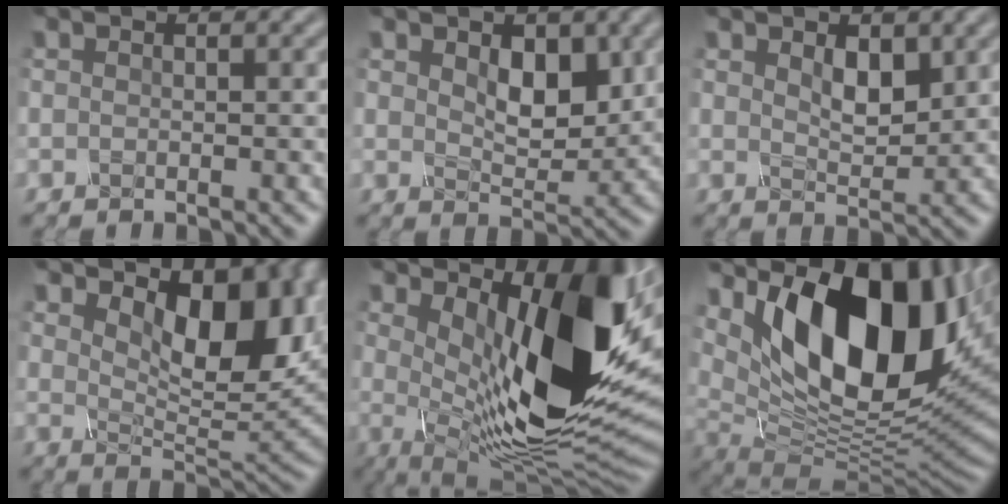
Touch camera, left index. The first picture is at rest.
{"total": 3.8, "force": [1.1, 2.2, 2.9], "torque": [-0.055, -0.010, 0.015]}
{"total": 2.5, "force": [0.8, 1.3, 2.0], "torque": [-0.040, -0.008, 0.015]}
{"total": 10.2, "force": [3.7, 5.1, 8.0], "torque": [-0.114, -0.011, 0.060]}
{"total": 14.8, "force": [3.0, 6.5, 12.9], "torque": [-0.180, -0.024, 0.061]}
{"total": 16.9, "force": [6.1, 8.5, 13.3], "torque": [-0.207, 0.005, 0.097]}